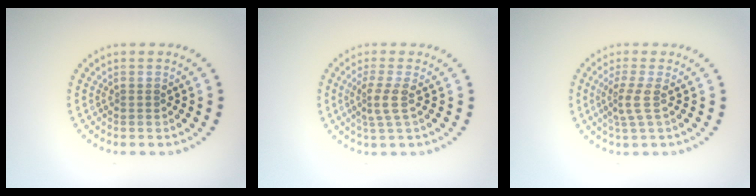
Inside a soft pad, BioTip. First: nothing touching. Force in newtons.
{"total": 2.3, "press": 1.7, "slide": 1.6}
{"total": 2.3, "press": 1.6, "slide": 1.7}